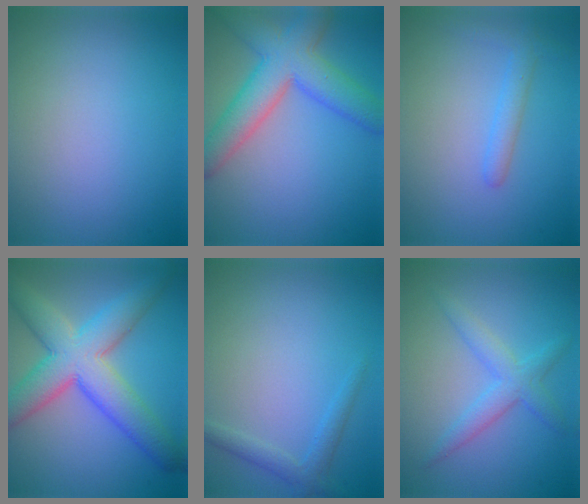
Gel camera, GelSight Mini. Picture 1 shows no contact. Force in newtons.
{"total": 7.6, "press": 7.6, "slide": 0.4}
{"total": 2.0, "press": 2.0, "slide": 0.2}
{"total": 9.1, "press": 9.1, "slide": 0.3}
{"total": 1.8, "press": 1.7, "slide": 0.1}
{"total": 3.0, "press": 3.0, "slide": 0.1}